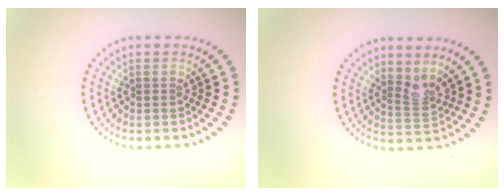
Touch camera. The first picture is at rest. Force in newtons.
{"total": 2.1, "press": 1.5, "slide": 1.5}